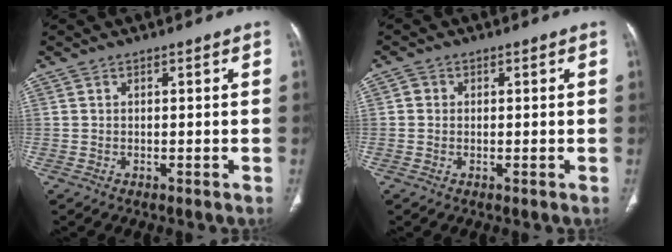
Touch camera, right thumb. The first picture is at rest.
{"total": 1.4, "force": [0.1, 1.3, 0.4], "torque": [0.001, 0.003, 0.000]}